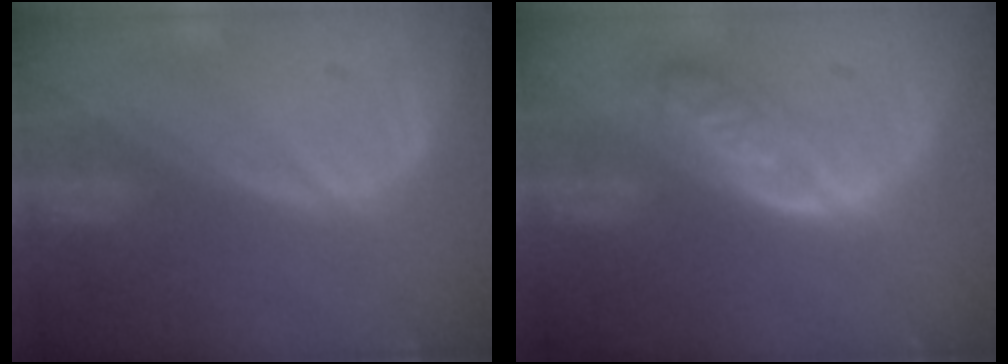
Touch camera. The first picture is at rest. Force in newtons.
{"total": 6.4, "press": 5.7, "slide": 2.9}